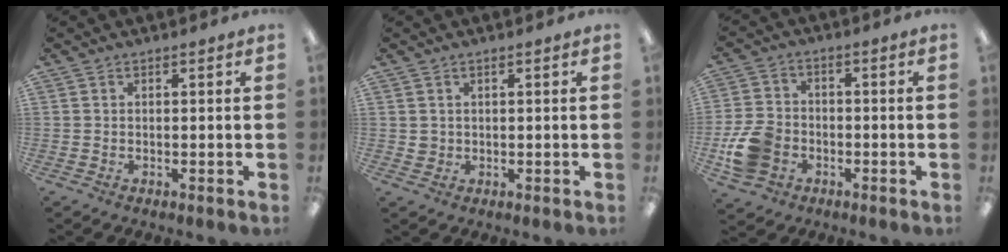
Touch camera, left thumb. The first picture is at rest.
{"total": 1.3, "force": [0.6, 1.1, 0.2], "torque": [-0.007, 0.004, 0.010]}
{"total": 10.0, "force": [-3.4, 7.7, 5.4], "torque": [-0.114, 0.019, -0.060]}